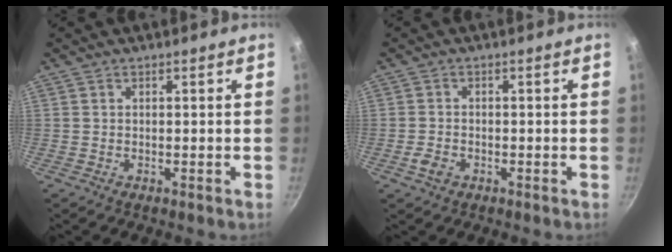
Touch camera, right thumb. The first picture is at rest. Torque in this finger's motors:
{"motor_torque": [0.77, 0.45, 0.39, 0.07, -0.01]}